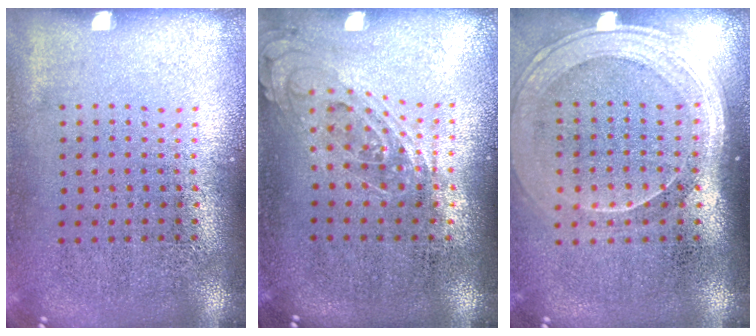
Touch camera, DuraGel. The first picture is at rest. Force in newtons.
{"total": 0.9, "press": 0.8, "slide": 0.3}
{"total": 1.8, "press": 1.7, "slide": 0.8}